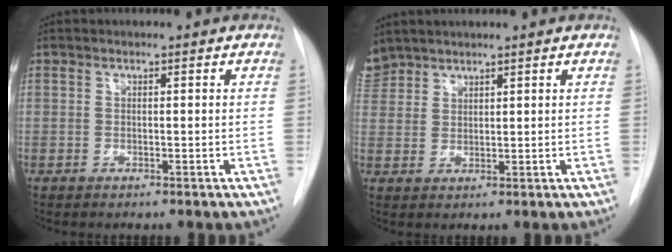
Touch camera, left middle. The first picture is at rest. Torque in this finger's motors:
{"motor_torque": [1.08, -1.06, 0.44, -0.03]}